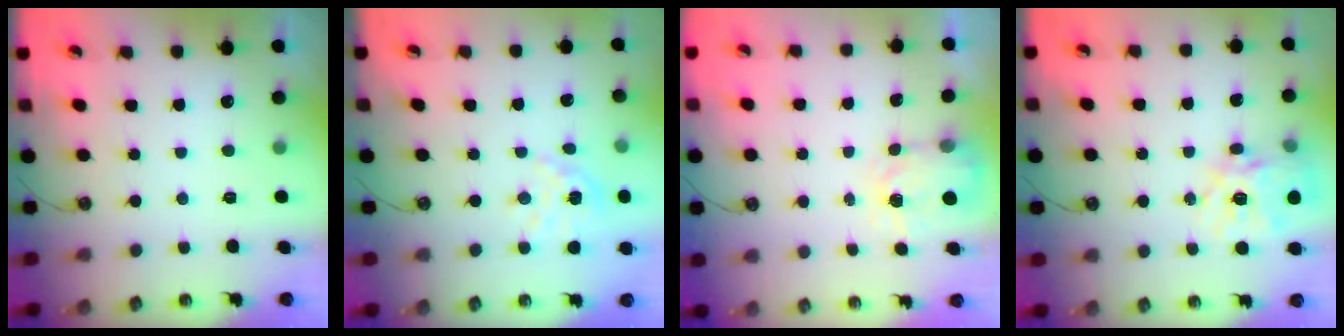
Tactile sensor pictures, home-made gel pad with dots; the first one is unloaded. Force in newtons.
{"total": 6.8, "press": 6.8, "slide": 0.6}
{"total": 4.0, "press": 3.9, "slide": 0.6}
{"total": 16.7, "press": 16.6, "slide": 1.8}